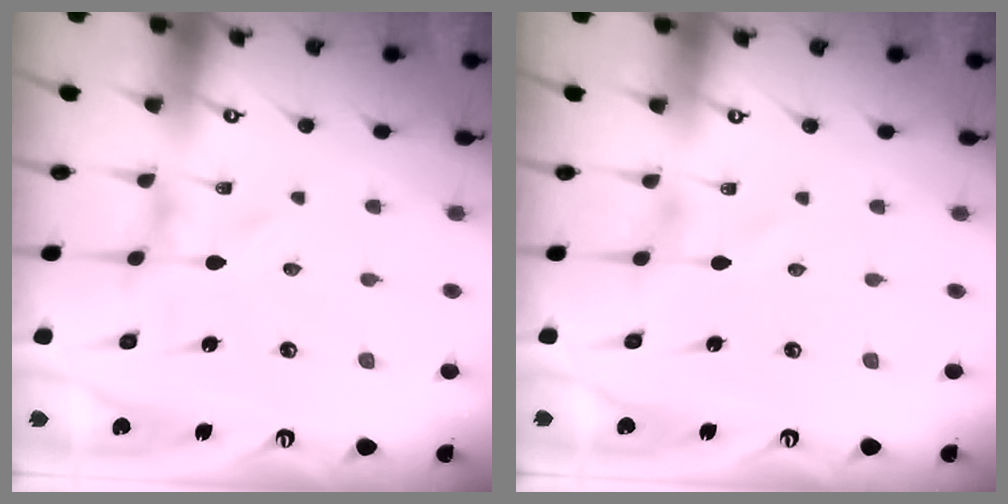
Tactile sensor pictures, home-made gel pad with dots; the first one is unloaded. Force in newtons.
{"total": 0.0}